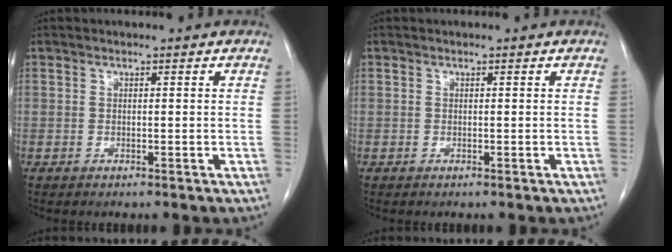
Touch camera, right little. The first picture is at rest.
{"total": 0.0}